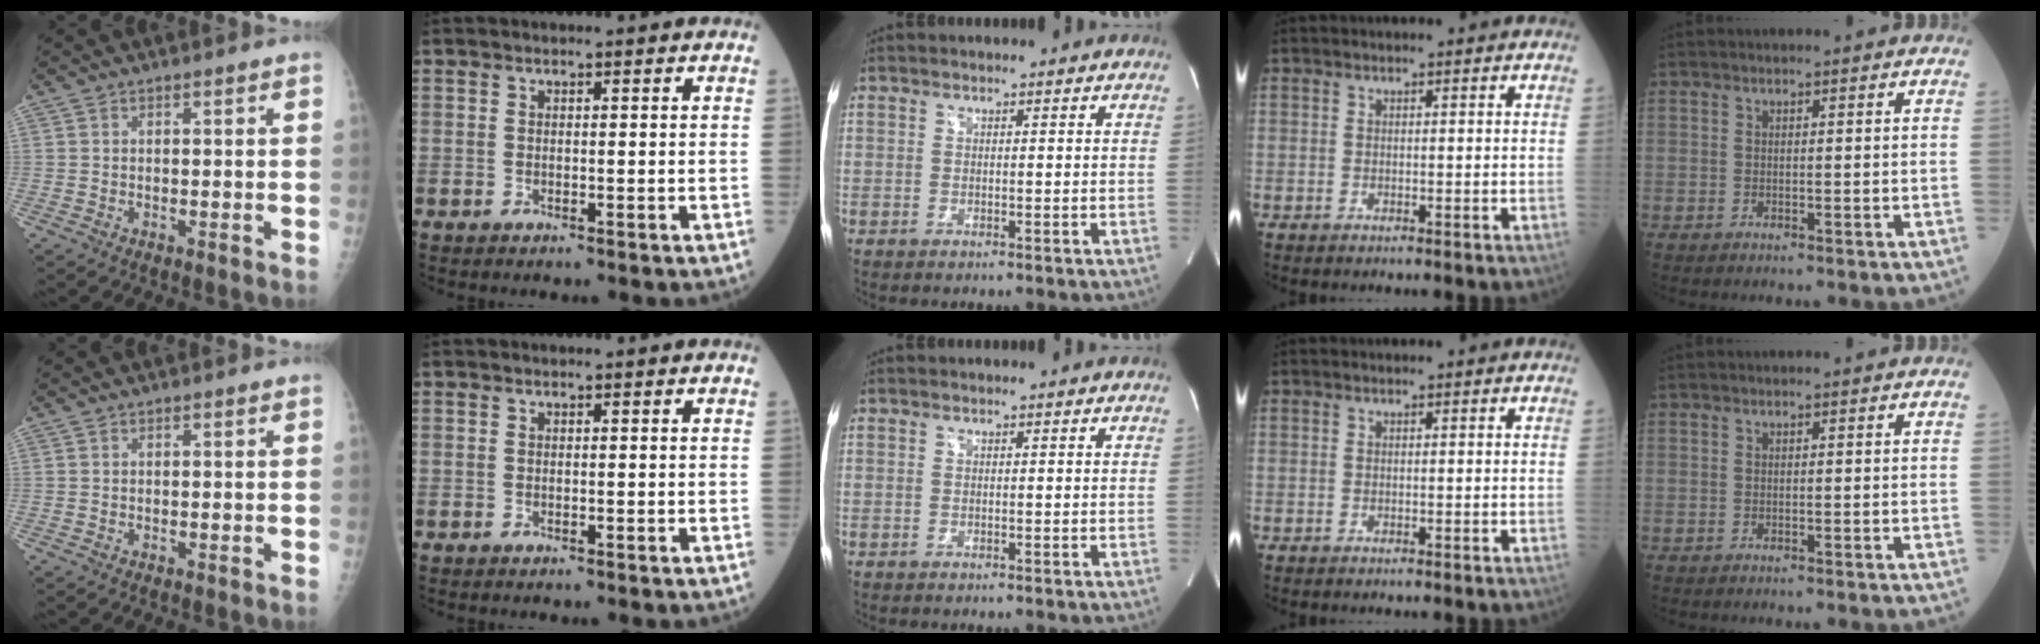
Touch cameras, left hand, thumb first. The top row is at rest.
{}